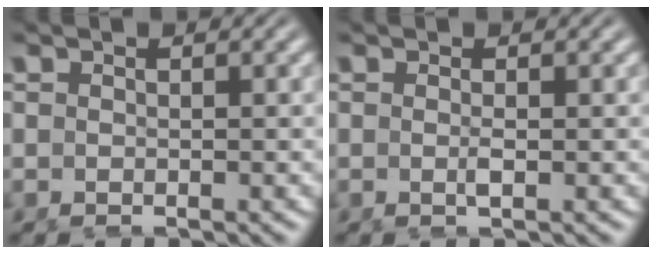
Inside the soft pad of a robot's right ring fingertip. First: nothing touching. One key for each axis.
{"total": 0.9, "fx": -0.3, "fy": -0.5, "fz": 0.7, "tx": -0.011, "ty": -0.005, "tz": -0.002}